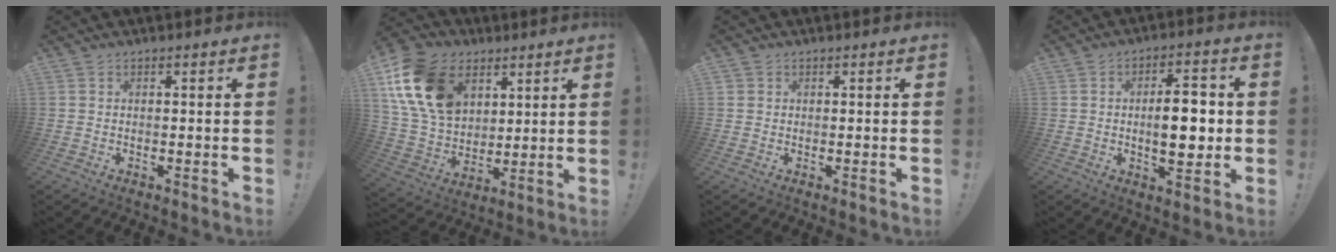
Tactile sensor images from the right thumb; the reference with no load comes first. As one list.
[{"total": 20.5, "force": [8.2, 14.4, 12.0], "torque": [-0.228, -0.026, 0.157]}, {"total": 0.9, "force": [0.4, 0.8, 0.2], "torque": [-0.005, 0.001, 0.008]}, {"total": 11.2, "force": [-0.5, 4.9, 10.0], "torque": [-0.151, 0.000, -0.015]}]